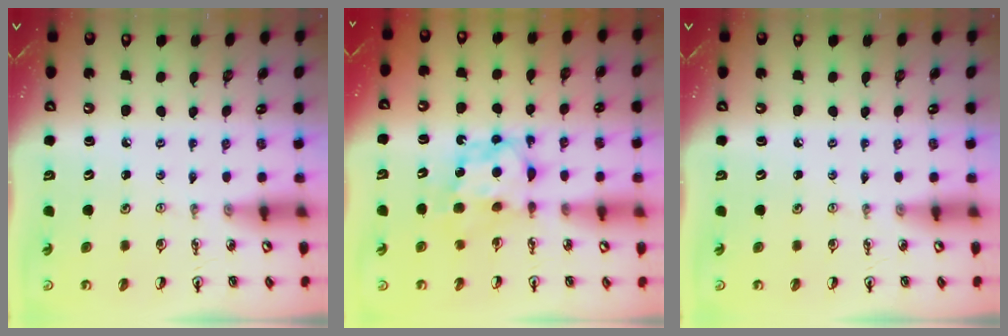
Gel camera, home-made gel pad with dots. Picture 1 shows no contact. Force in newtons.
{"total": 6.4, "press": 6.3, "slide": 0.4}
{"total": 0.0}